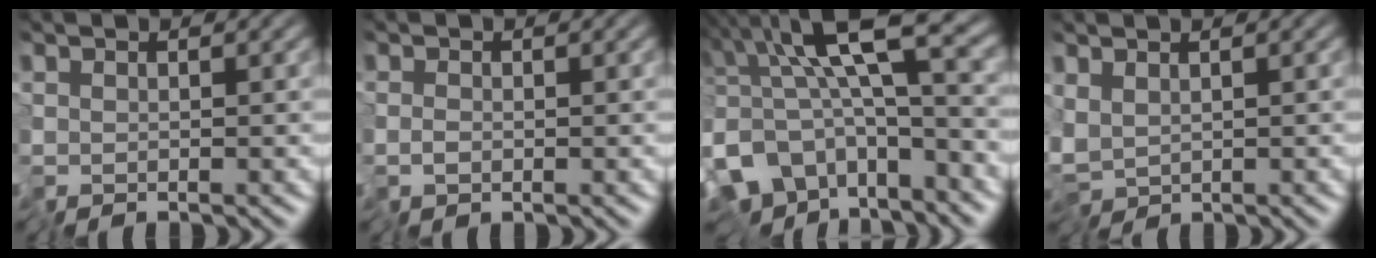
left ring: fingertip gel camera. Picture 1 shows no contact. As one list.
[{"total": 0.6, "force": [-0.4, 0.4, 0.3], "torque": [-0.004, 0.001, -0.011]}, {"total": 13.0, "force": [-5.2, 5.5, 10.5], "torque": [-0.186, 0.003, -0.094]}, {"total": 3.1, "force": [-0.6, 1.8, 2.4], "torque": [-0.044, 0.001, -0.019]}]